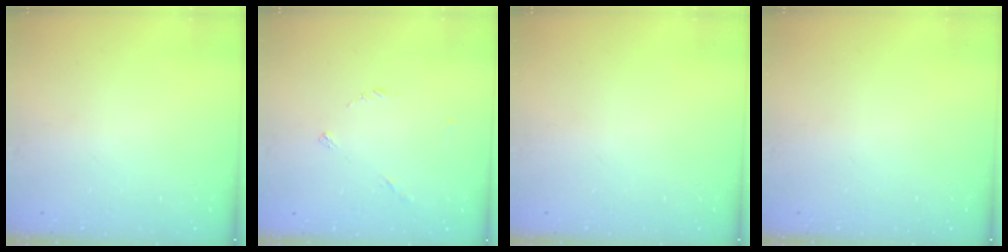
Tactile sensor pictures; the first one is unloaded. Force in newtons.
{"total": 4.2, "press": 4.2, "slide": 0.4}
{"total": 0.0}
{"total": 0.0}